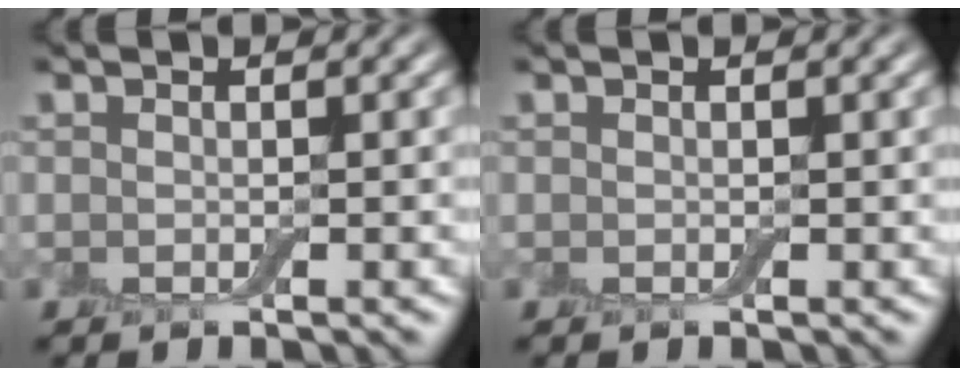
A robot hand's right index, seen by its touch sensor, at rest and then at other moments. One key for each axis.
{"total": 0.0}